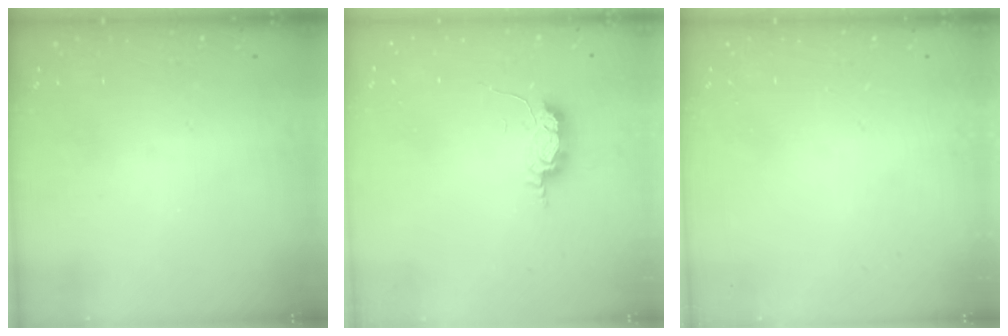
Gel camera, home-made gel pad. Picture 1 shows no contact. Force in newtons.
{"total": 5.8, "press": 5.7, "slide": 0.9}
{"total": 0.0}